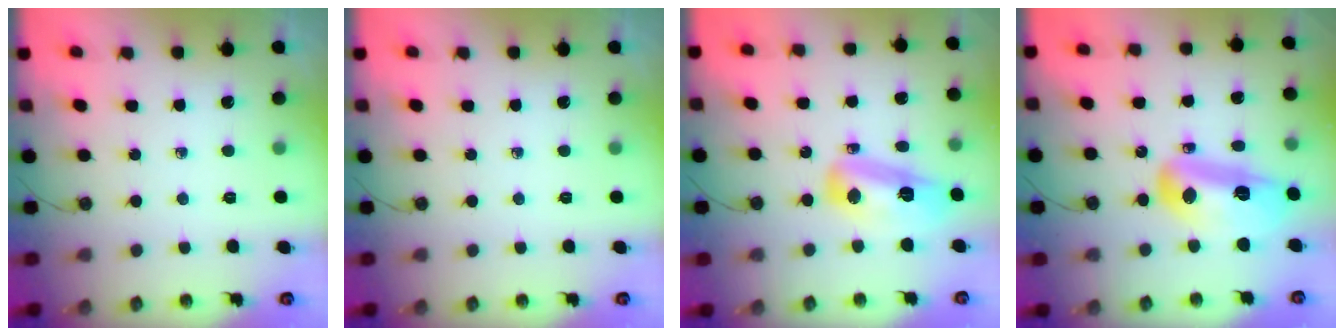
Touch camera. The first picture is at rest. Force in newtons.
{"total": 0.0}
{"total": 12.5, "press": 12.5, "slide": 1.2}
{"total": 26.1, "press": 20.0, "slide": 16.7}